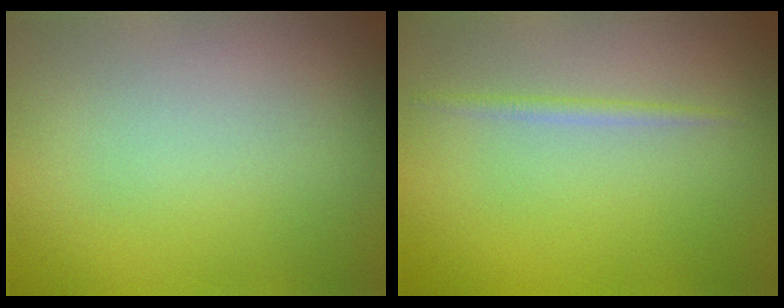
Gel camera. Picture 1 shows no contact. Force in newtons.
{"total": 0.9, "press": 0.9, "slide": 0.0}